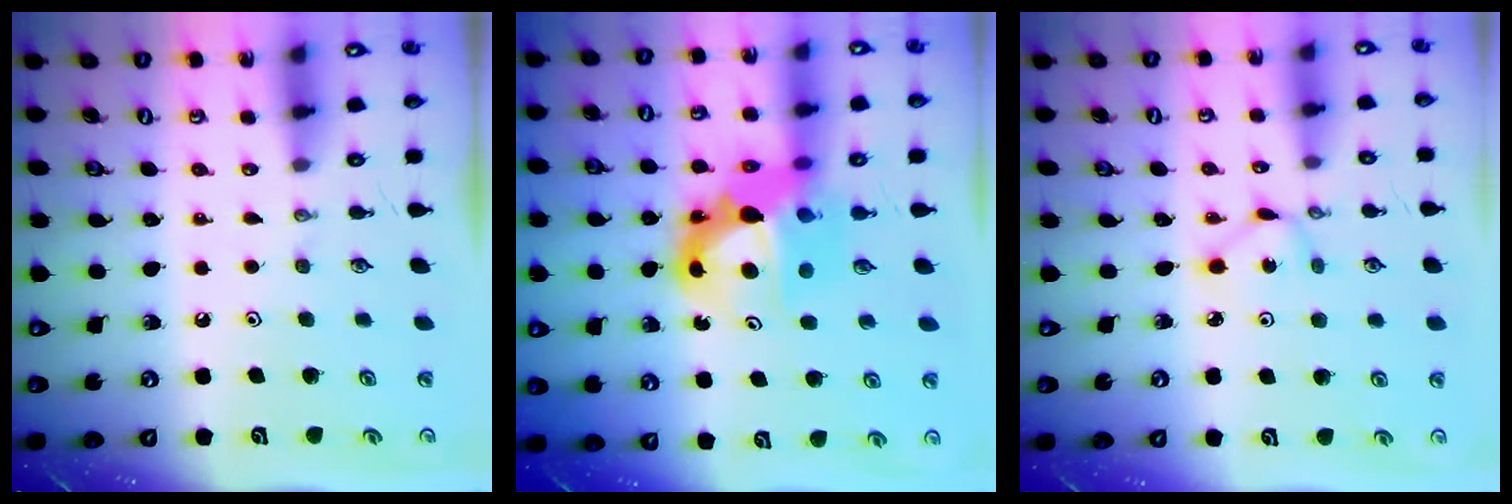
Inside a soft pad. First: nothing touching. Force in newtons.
{"total": 14.0, "press": 13.9, "slide": 1.0}
{"total": 1.6, "press": 1.6, "slide": 0.2}